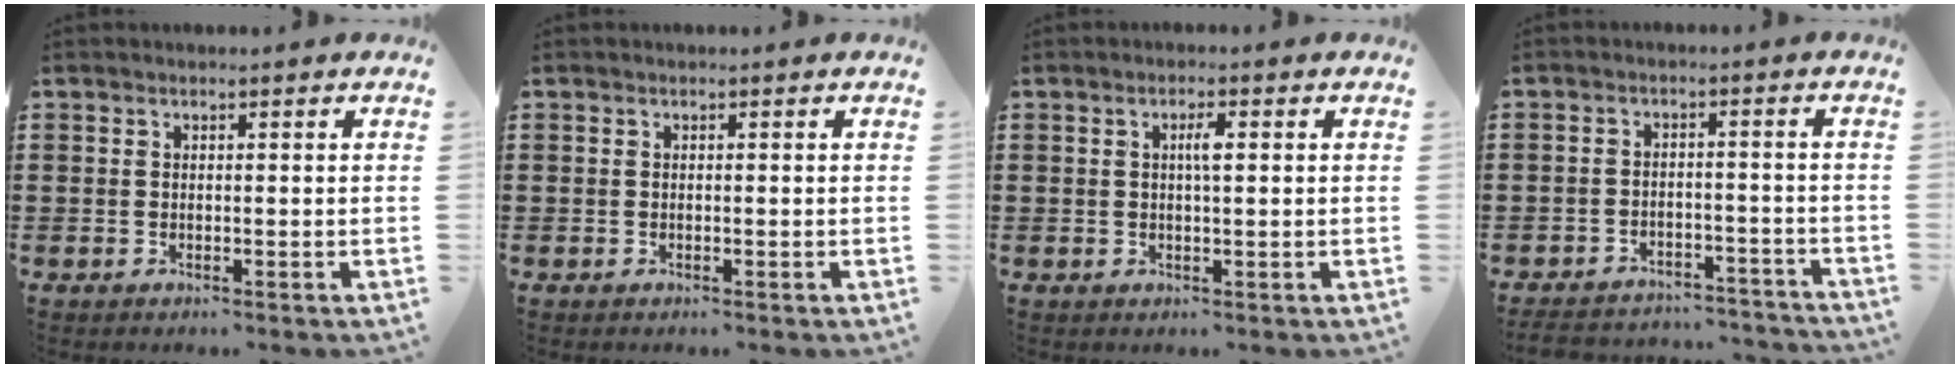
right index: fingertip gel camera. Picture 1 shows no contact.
{"total": 0.0}
{"total": 2.1, "force": [0.4, 0.5, 2.0], "torque": [-0.040, 0.003, 0.004]}
{"total": 4.0, "force": [-3.9, 0.7, 0.4], "torque": [-0.015, 0.001, -0.083]}